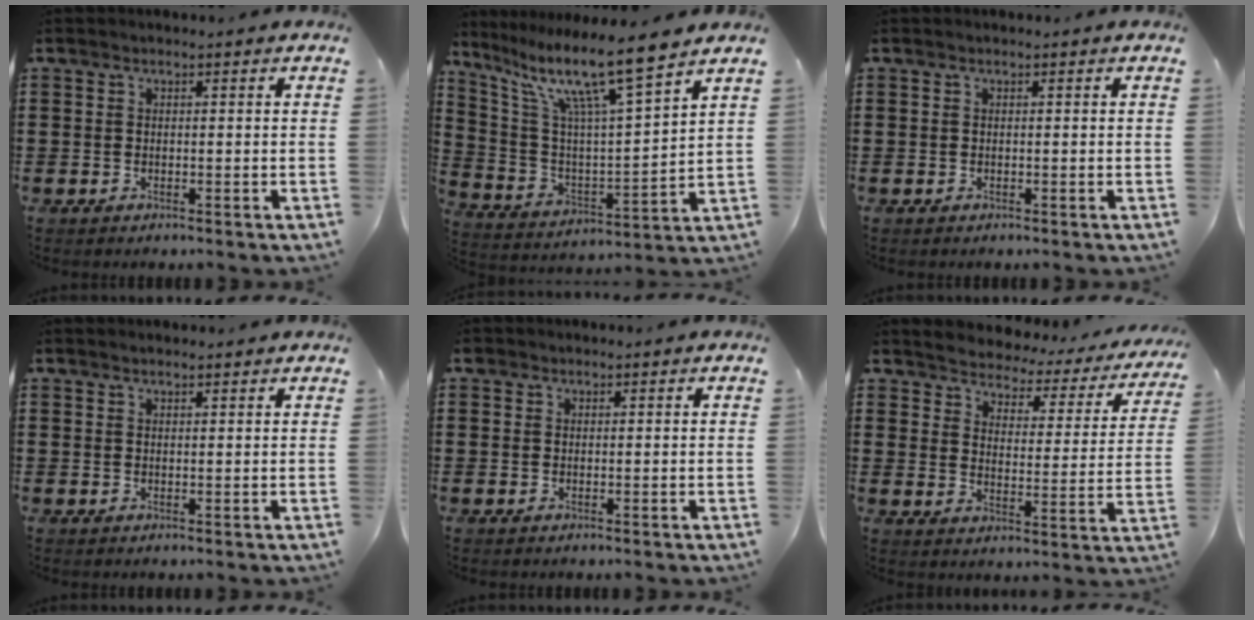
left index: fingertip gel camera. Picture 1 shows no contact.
{"total": 12.5, "force": [9.4, 0.7, 8.3], "torque": [-0.184, -0.055, 0.152]}
{"total": 0.0}
{"total": 1.0, "force": [0.9, 0.0, 0.3], "torque": [-0.007, -0.001, 0.018]}
{"total": 0.8, "force": [0.4, 0.6, 0.2], "torque": [-0.008, 0.005, 0.008]}
{"total": 2.6, "force": [2.6, 0.3, -0.3], "torque": [-0.018, -0.029, 0.034]}